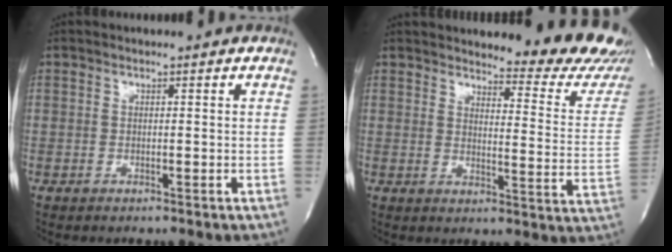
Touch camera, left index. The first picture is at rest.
{"total": 16.0, "force": [15.0, 2.0, 5.1], "torque": [-0.044, -0.102, 0.151]}